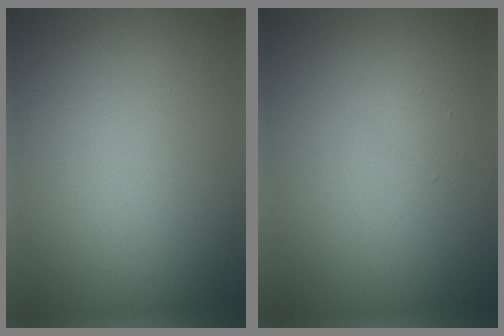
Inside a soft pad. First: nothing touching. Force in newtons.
{"total": 0.5, "press": 0.5, "slide": 0.1}